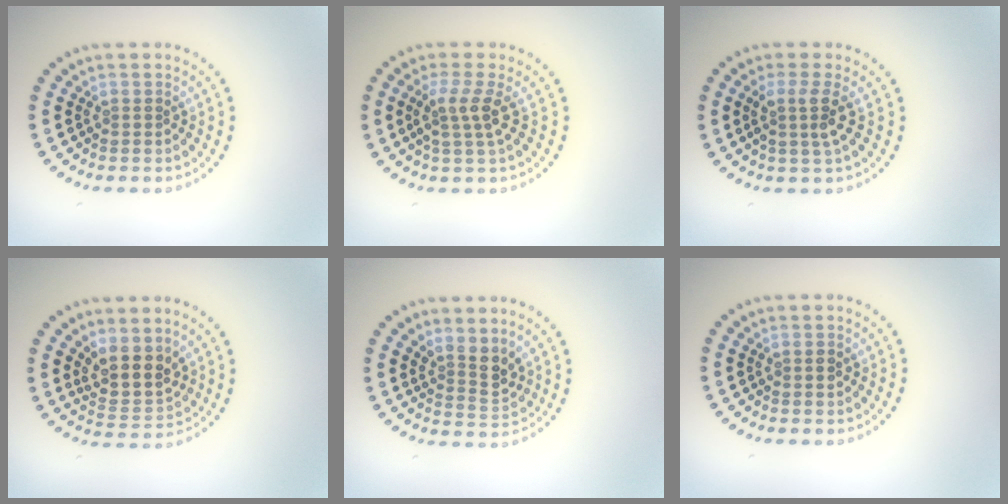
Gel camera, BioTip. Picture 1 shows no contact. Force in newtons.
{"total": 2.7, "press": 2.1, "slide": 1.7}
{"total": 2.5, "press": 1.9, "slide": 1.6}
{"total": 3.6, "press": 3.0, "slide": 2.0}
{"total": 2.6, "press": 1.9, "slide": 1.7}
{"total": 0.9, "press": 0.9, "slide": 0.1}